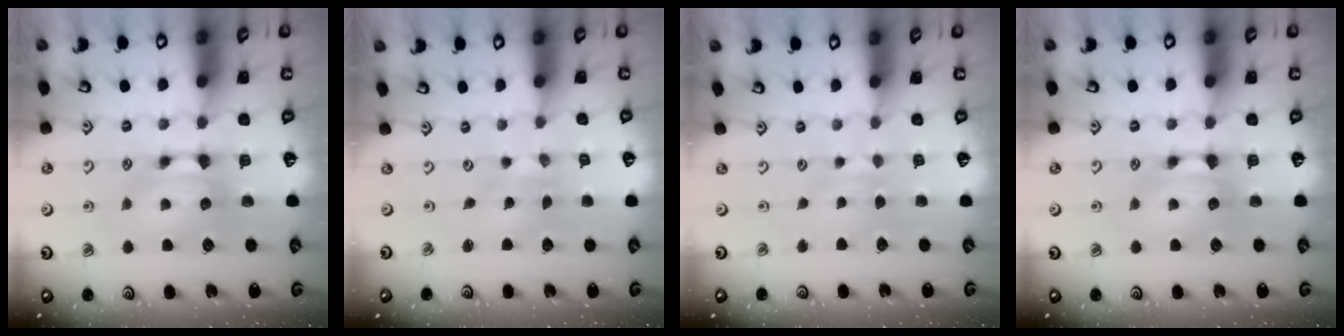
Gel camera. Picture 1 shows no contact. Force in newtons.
{"total": 5.5, "press": 5.5, "slide": 0.5}
{"total": 2.3, "press": 2.3, "slide": 0.3}
{"total": 0.0}